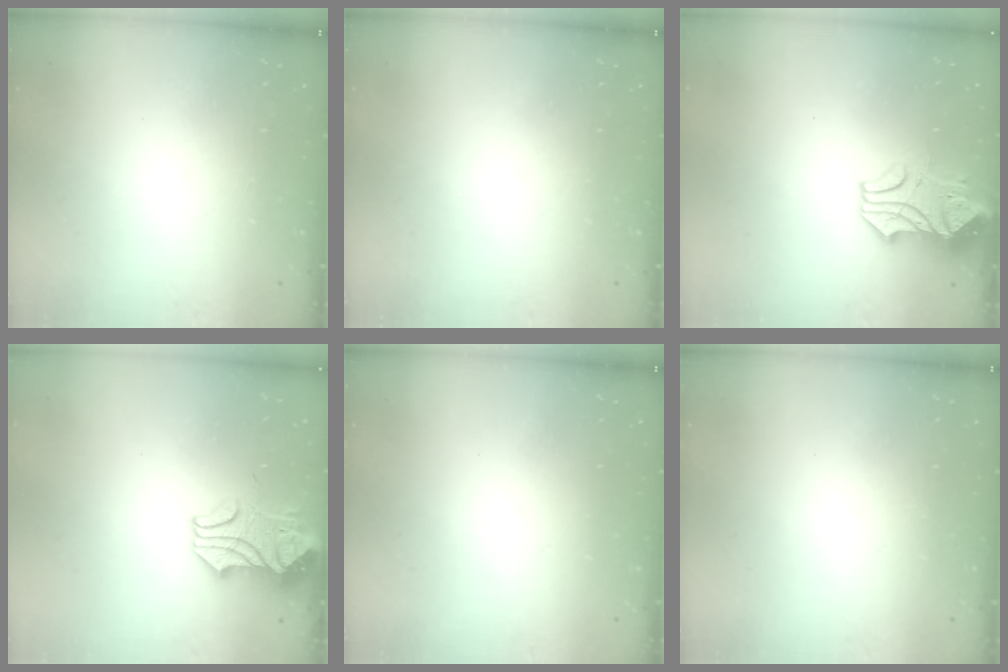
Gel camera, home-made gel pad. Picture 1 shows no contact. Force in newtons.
{"total": 0.0}
{"total": 2.8, "press": 2.5, "slide": 1.2}
{"total": 3.5, "press": 3.4, "slide": 1.0}
{"total": 0.0}
{"total": 0.0}